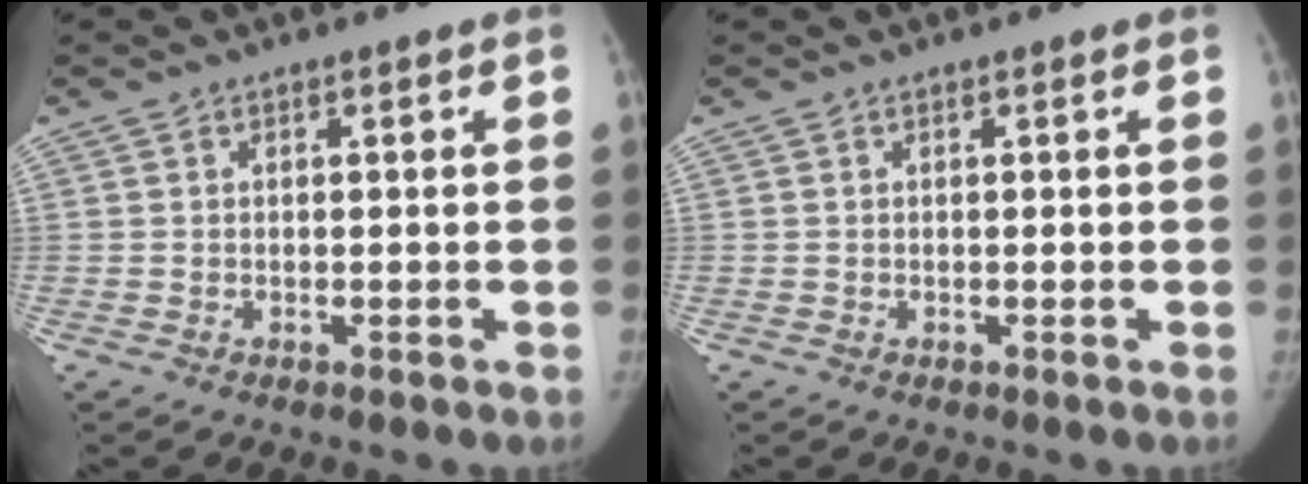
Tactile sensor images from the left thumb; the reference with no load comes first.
{"total": 0.0}